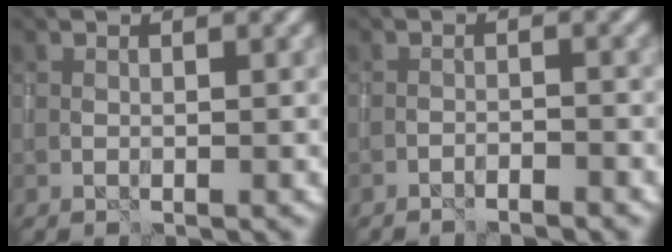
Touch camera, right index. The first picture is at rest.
{"total": 1.5, "force": [-1.4, 0.1, 0.6], "torque": [-0.011, 0.006, -0.025]}